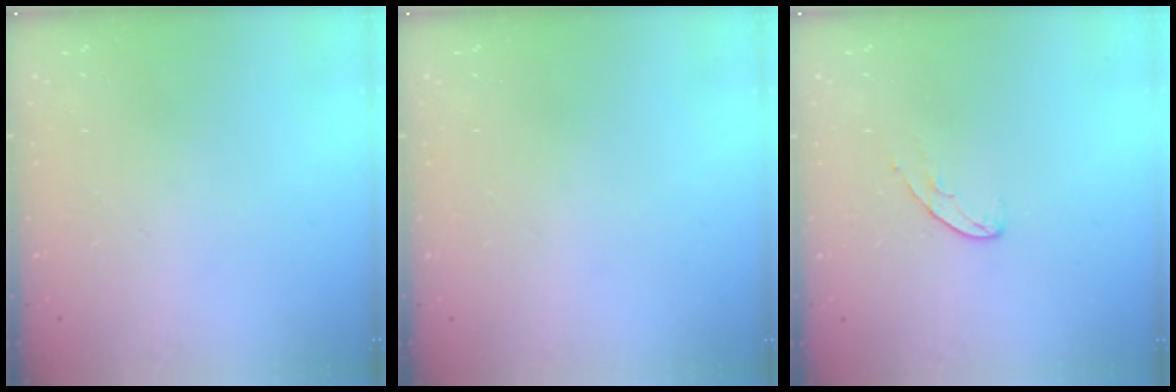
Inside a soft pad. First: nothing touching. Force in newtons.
{"total": 0.0}
{"total": 5.4, "press": 5.4, "slide": 0.4}